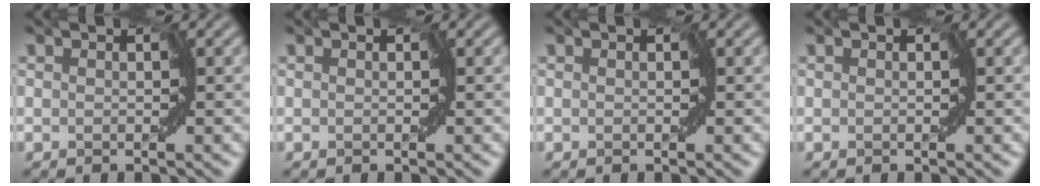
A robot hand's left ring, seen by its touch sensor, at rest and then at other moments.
{"total": 0.0}
{"total": 0.0}
{"total": 0.0}